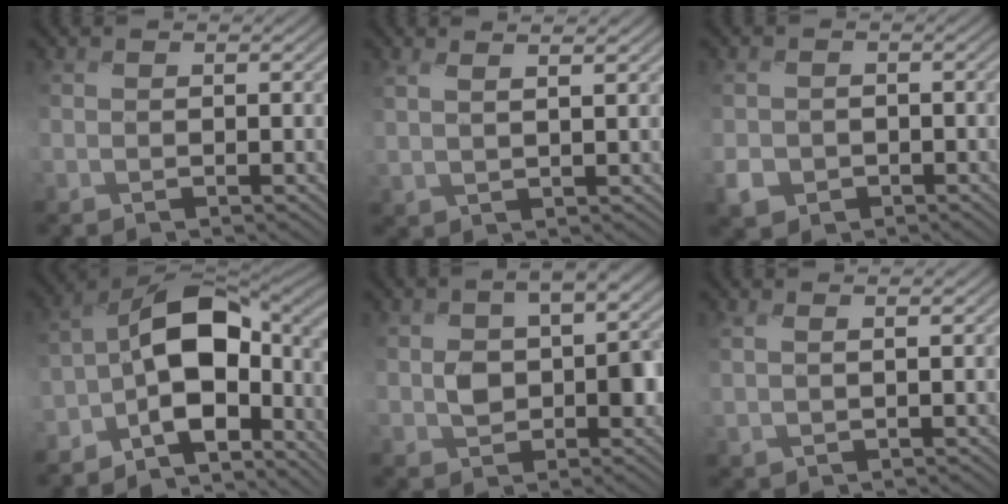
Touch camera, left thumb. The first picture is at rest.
{"total": 2.7, "force": [1.8, -0.1, 2.0], "torque": [-0.039, 0.008, 0.029]}
{"total": 3.4, "force": [-1.6, 2.9, 0.8], "torque": [-0.026, -0.012, -0.042]}
{"total": 12.3, "force": [-4.8, 6.7, 9.1], "torque": [-0.140, 0.001, -0.105]}
{"total": 6.8, "force": [-0.4, 4.3, 5.3], "torque": [-0.086, 0.002, -0.008]}
{"total": 1.6, "force": [1.0, -0.2, 1.2], "torque": [-0.030, 0.006, 0.024]}